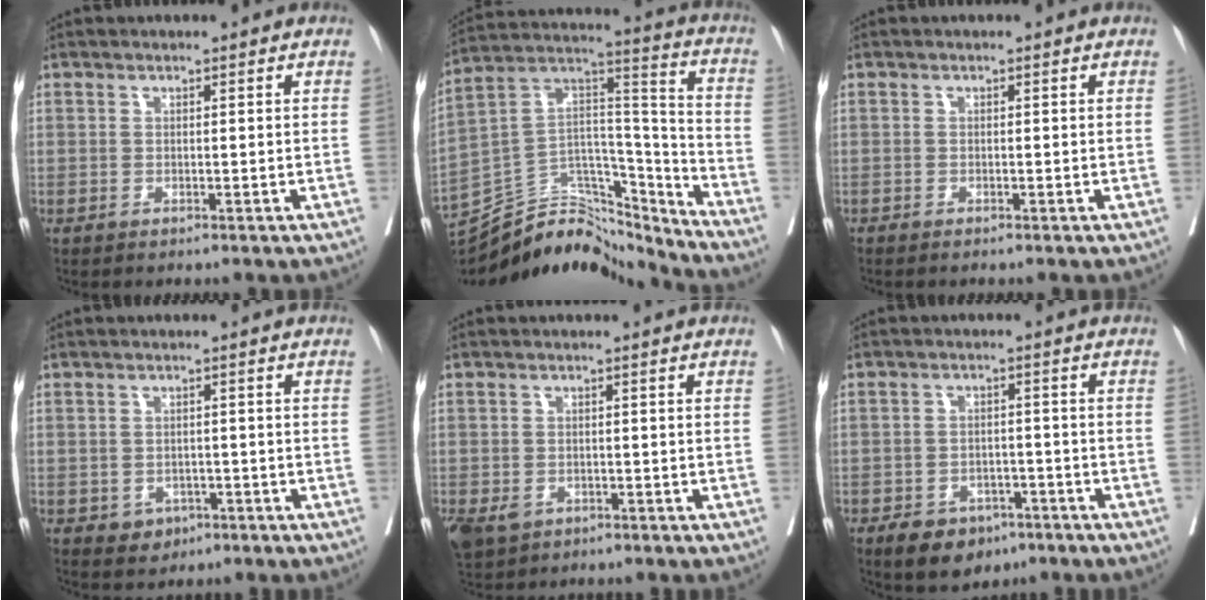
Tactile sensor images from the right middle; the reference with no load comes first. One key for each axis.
{"total": 19.5, "fx": -18.5, "fy": 4.8, "fz": 4.1, "tx": -0.070, "ty": 0.061, "tz": -0.307}
{"total": 0.7, "fx": -0.6, "fy": 0.0, "fz": 0.2, "tx": -0.004, "ty": -0.002, "tz": -0.013}
{"total": 2.8, "fx": -1.3, "fy": 2.3, "fz": 0.9, "tx": -0.006, "ty": 0.006, "tz": -0.010}
{"total": 6.6, "fx": -3.2, "fy": 5.1, "fz": 2.8, "tx": -0.070, "ty": -0.008, "tz": -0.044}
{"total": 6.8, "fx": -4.4, "fy": 4.2, "fz": 3.0, "tx": -0.044, "ty": 0.003, "tz": -0.060}